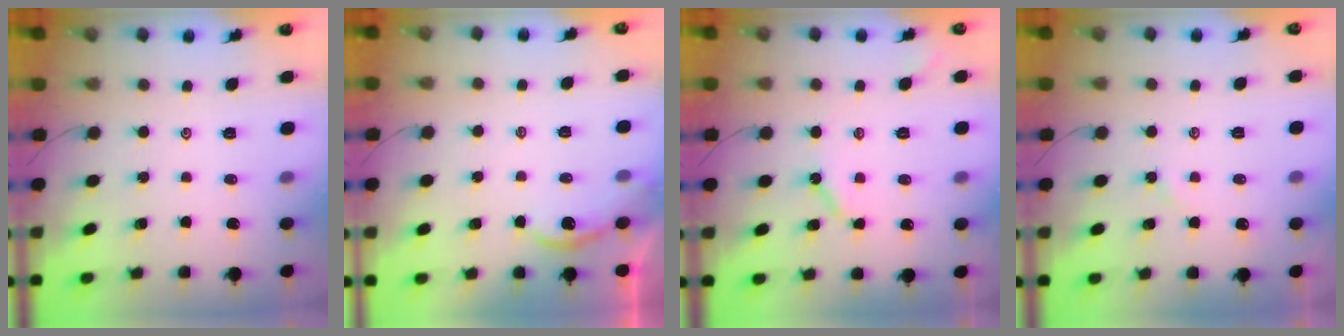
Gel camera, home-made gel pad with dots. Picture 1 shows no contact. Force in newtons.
{"total": 2.9, "press": 2.9, "slide": 0.1}
{"total": 4.8, "press": 4.8, "slide": 0.7}
{"total": 2.5, "press": 2.5, "slide": 0.4}